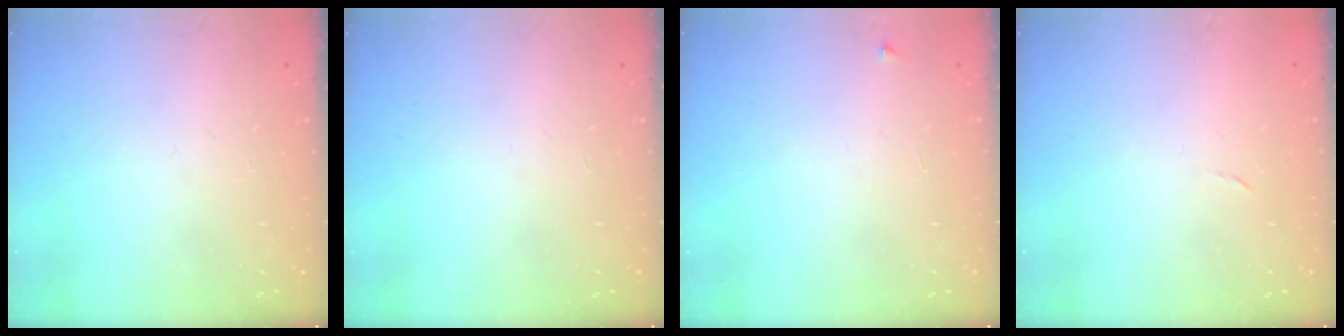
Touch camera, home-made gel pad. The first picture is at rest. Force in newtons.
{"total": 0.0}
{"total": 2.5, "press": 2.4, "slide": 0.4}
{"total": 2.3, "press": 2.3, "slide": 0.4}